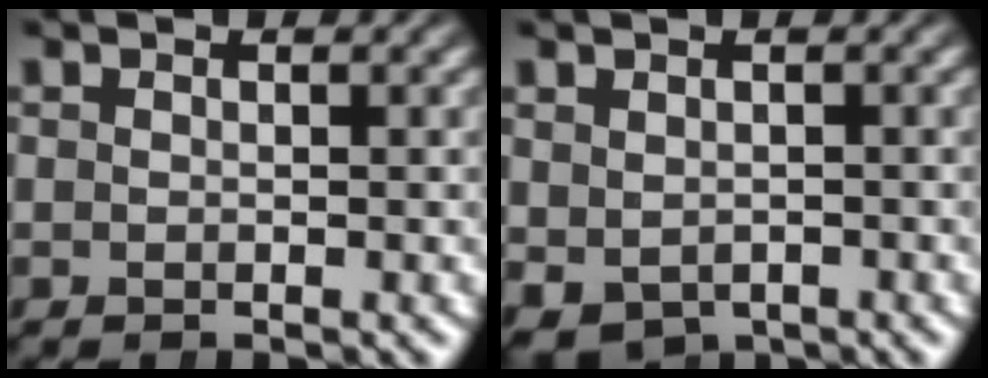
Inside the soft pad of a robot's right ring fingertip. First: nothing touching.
{"total": 3.3, "force": [-1.6, 2.6, 1.1], "torque": [-0.028, -0.027, -0.004]}